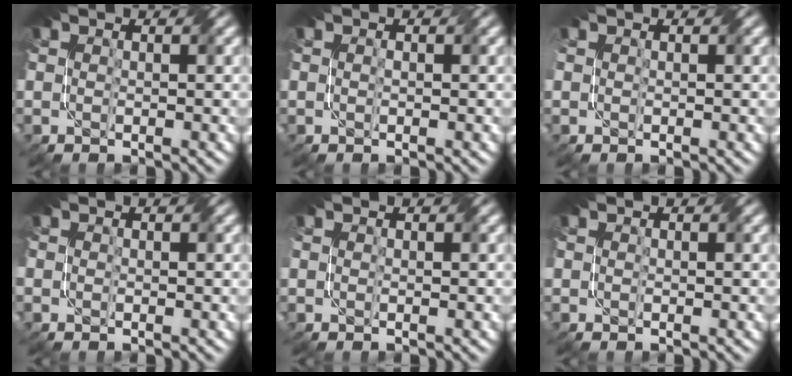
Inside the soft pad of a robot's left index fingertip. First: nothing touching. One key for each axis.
{"total": 0.0}
{"total": 0.0}
{"total": 0.0}
{"total": 0.0}
{"total": 0.7, "fx": -0.1, "fy": -0.5, "fz": -0.4, "tx": 0.008, "ty": 0.002, "tz": -0.007}